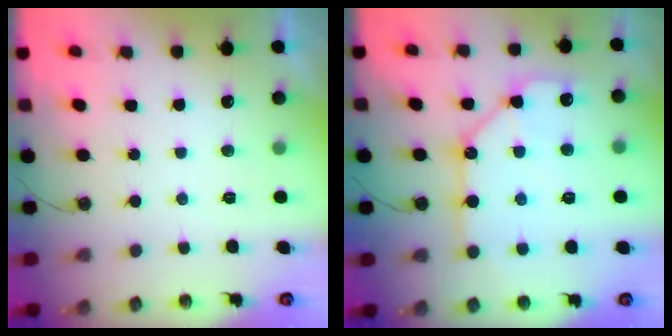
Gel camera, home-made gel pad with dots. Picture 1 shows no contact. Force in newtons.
{"total": 13.0, "press": 12.9, "slide": 1.2}